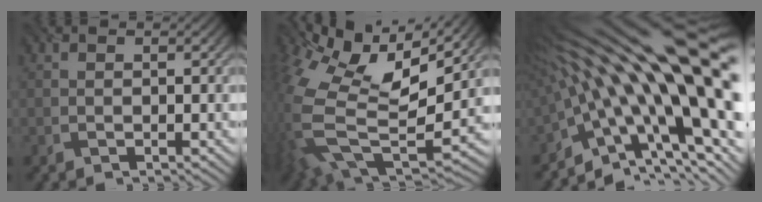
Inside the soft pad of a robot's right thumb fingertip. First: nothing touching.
{"total": 14.5, "force": [4.0, 8.6, 11.0], "torque": [-0.267, -0.020, 0.092]}
{"total": 20.9, "force": [0.0, 8.3, 19.2], "torque": [-0.316, 0.010, -0.011]}